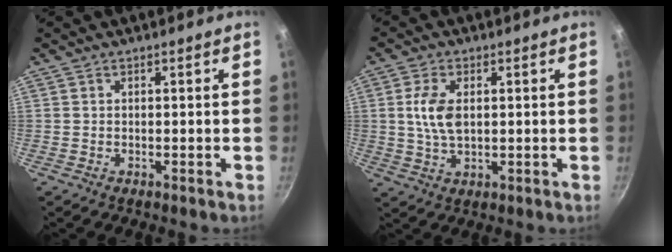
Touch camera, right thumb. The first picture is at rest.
{"total": 7.0, "force": [1.0, 3.9, 5.7], "torque": [-0.109, 0.001, 0.019]}